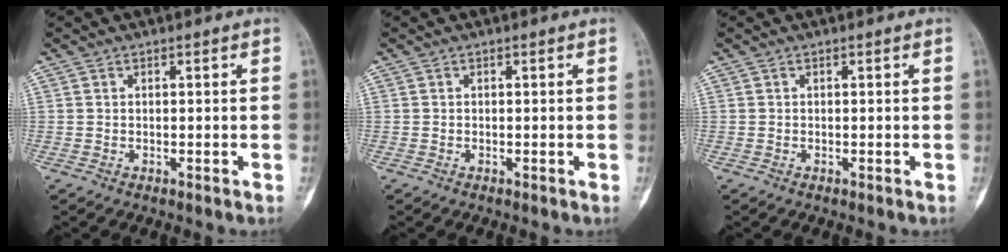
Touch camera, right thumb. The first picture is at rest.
{"total": 0.0}
{"total": 0.0}